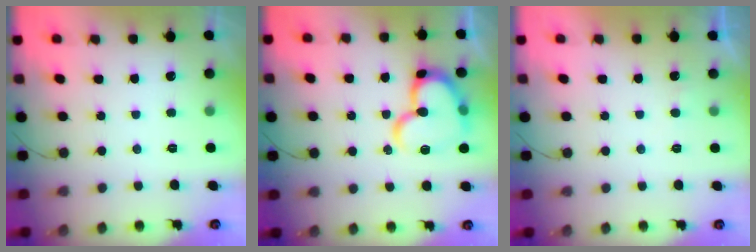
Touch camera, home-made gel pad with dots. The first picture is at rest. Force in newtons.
{"total": 17.9, "press": 17.8, "slide": 1.9}
{"total": 3.9, "press": 3.9, "slide": 0.4}